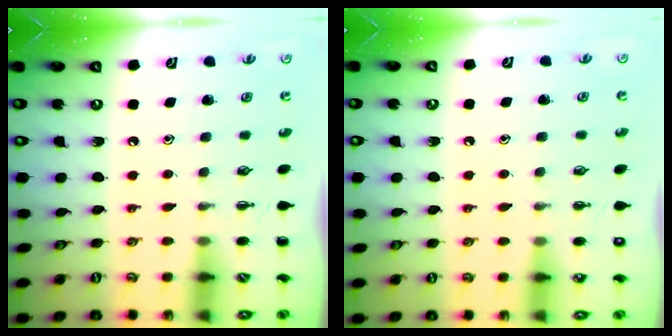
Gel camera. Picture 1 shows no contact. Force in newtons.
{"total": 1.4, "press": 1.4, "slide": 0.1}